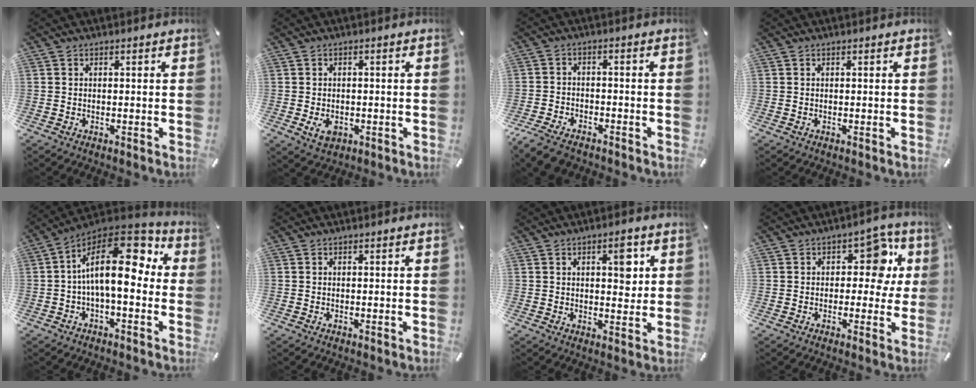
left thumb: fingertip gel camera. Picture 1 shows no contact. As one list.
[{"total": 3.7, "force": [-1.2, 2.6, 2.3], "torque": [-0.046, -0.002, -0.024]}, {"total": 5.5, "force": [-4.5, 2.4, 2.1], "torque": [-0.056, 0.014, -0.090]}, {"total": 0.0}, {"total": 18.6, "force": [3.3, 9.1, 15.9], "torque": [-0.269, -0.025, 0.057]}, {"total": 0.0}, {"total": 6.9, "force": [2.3, 3.6, 5.4], "torque": [-0.054, -0.013, 0.029]}, {"total": 9.9, "force": [2.5, 6.3, 7.3], "torque": [-0.090, -0.007, 0.037]}]